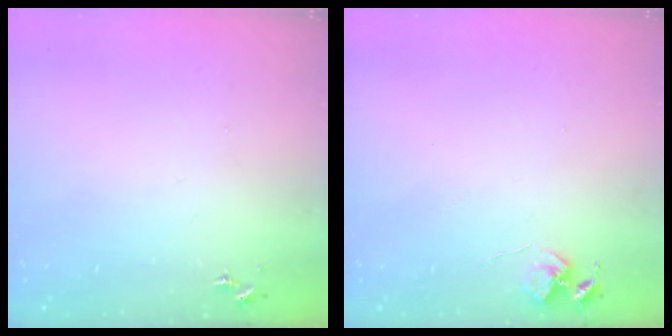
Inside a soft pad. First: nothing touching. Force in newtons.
{"total": 5.6, "press": 5.6, "slide": 0.4}